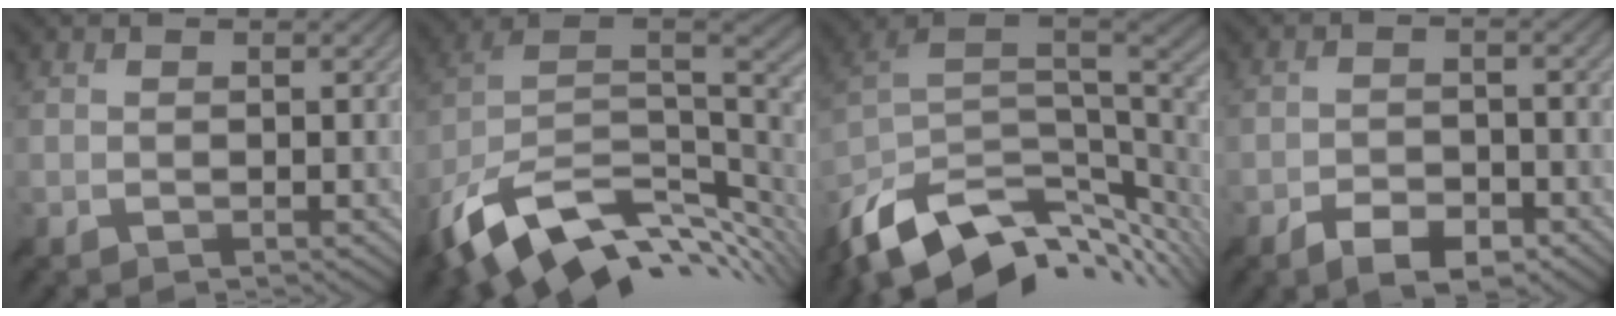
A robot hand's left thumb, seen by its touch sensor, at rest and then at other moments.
{"total": 15.8, "force": [-6.8, 8.3, 11.6], "torque": [-0.250, -0.013, -0.119]}
{"total": 14.4, "force": [-7.6, 7.3, 9.8], "torque": [-0.217, -0.022, -0.125]}
{"total": 4.8, "force": [-3.4, 2.0, 2.7], "torque": [-0.040, -0.002, -0.059]}